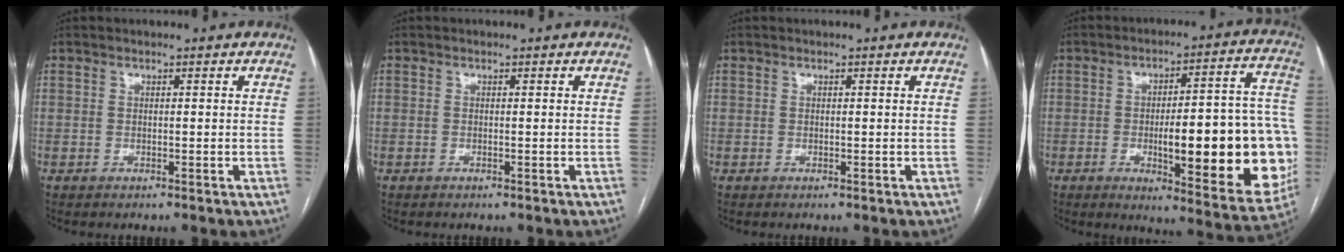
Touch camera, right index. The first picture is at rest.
{"total": 0.0}
{"total": 0.0}
{"total": 23.6, "force": [-4.1, 5.1, 22.7], "torque": [-0.228, 0.022, -0.035]}